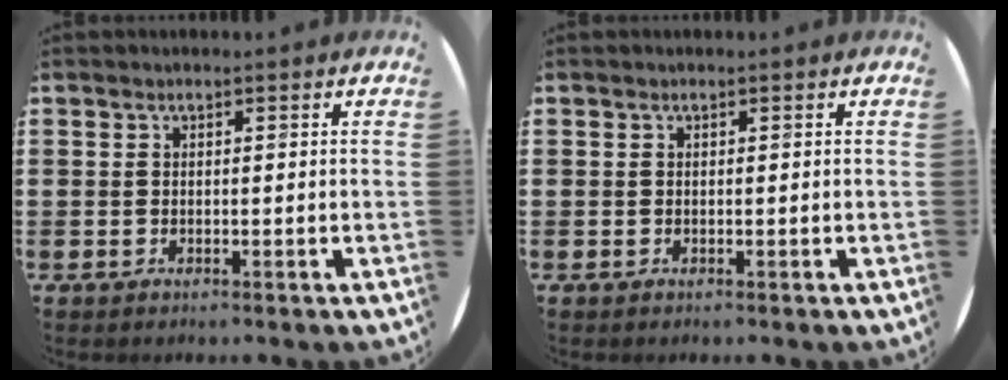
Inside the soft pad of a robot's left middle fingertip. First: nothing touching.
{"total": 0.0}